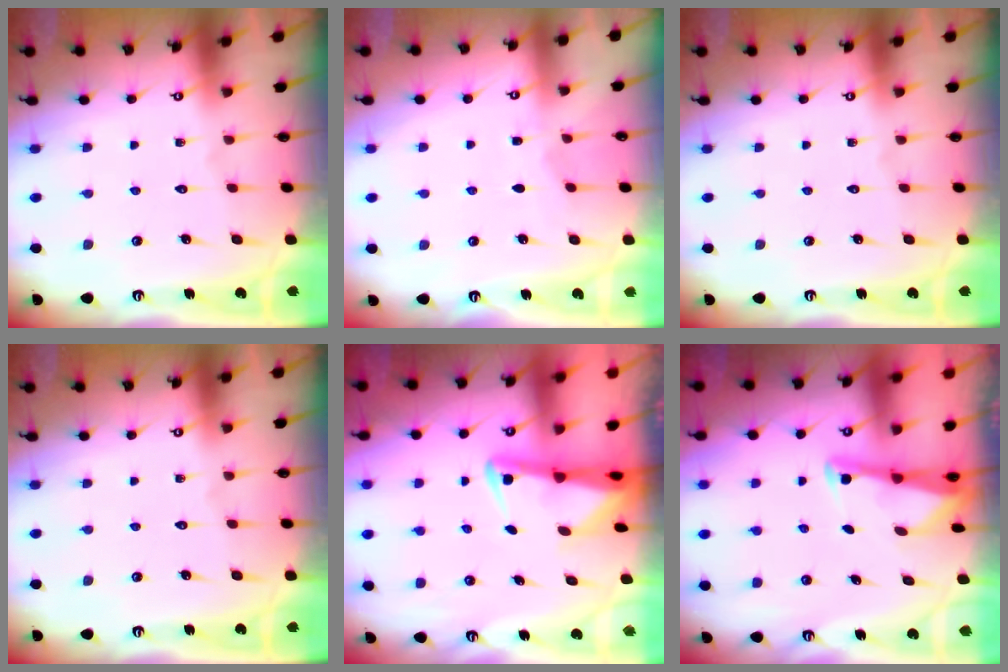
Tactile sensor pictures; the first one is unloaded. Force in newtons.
{"total": 2.9, "press": 2.9, "slide": 0.3}
{"total": 0.0}
{"total": 0.0}
{"total": 2.8, "press": 2.7, "slide": 0.6}
{"total": 3.0, "press": 3.0, "slide": 0.2}